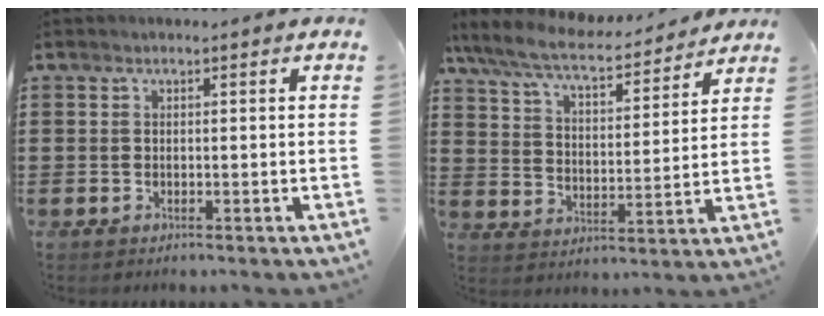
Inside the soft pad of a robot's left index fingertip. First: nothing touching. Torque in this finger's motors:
{"motor_torque": [2.14, 0.00, 0.47, 0.18]}